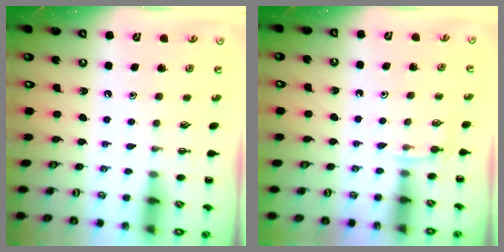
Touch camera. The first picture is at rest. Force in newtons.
{"total": 4.0, "press": 3.8, "slide": 1.3}